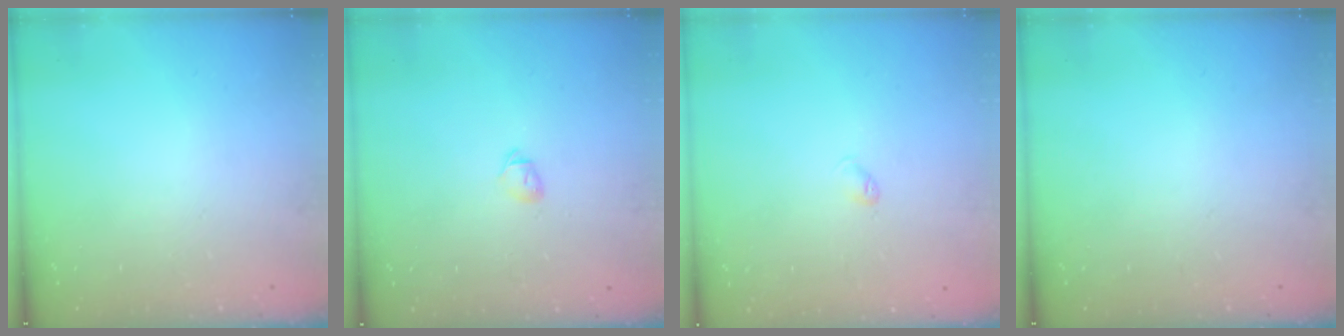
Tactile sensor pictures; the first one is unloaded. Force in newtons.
{"total": 3.2, "press": 3.1, "slide": 0.8}
{"total": 2.6, "press": 2.6, "slide": 0.4}
{"total": 0.0}